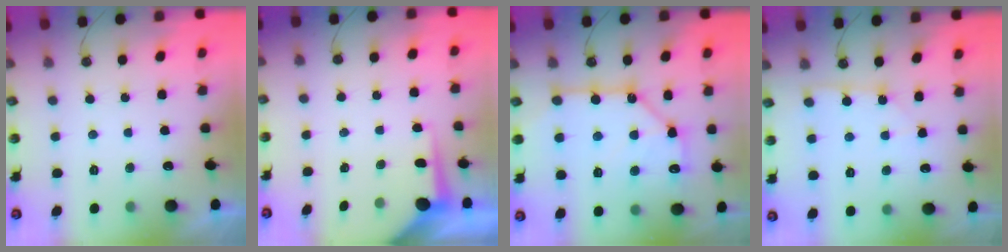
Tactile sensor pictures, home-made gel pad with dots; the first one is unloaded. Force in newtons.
{"total": 5.5, "press": 5.5, "slide": 0.4}
{"total": 14.0, "press": 13.9, "slide": 1.6}
{"total": 2.2, "press": 2.1, "slide": 0.3}